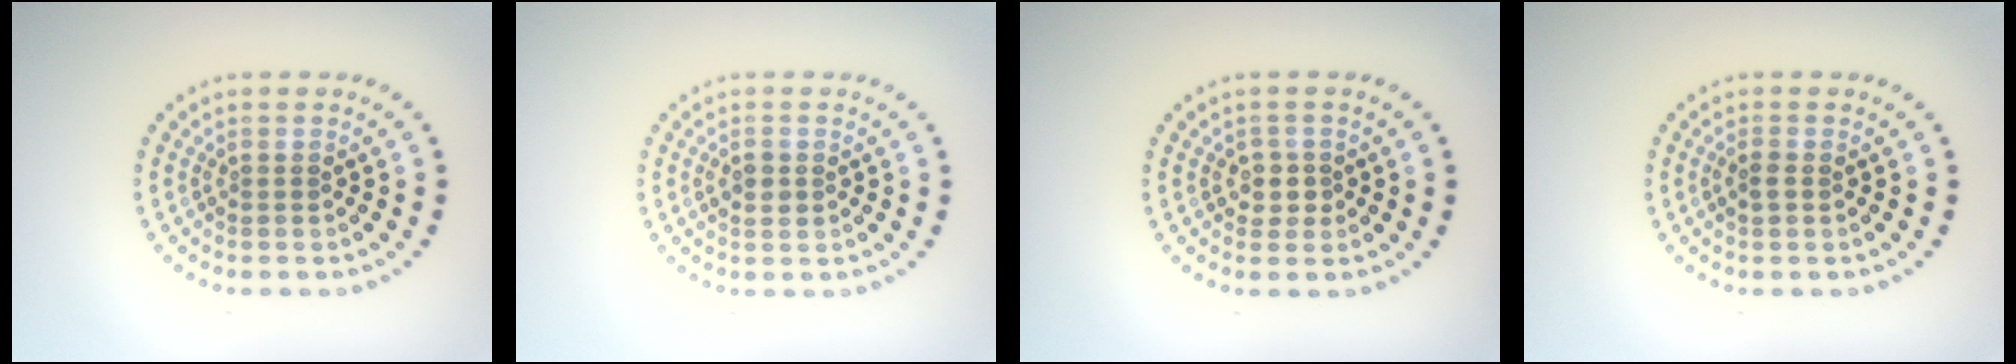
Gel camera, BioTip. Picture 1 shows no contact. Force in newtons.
{"total": 1.4, "press": 1.4, "slide": 0.1}
{"total": 1.7, "press": 1.5, "slide": 0.8}
{"total": 1.0, "press": 1.0, "slide": 0.2}